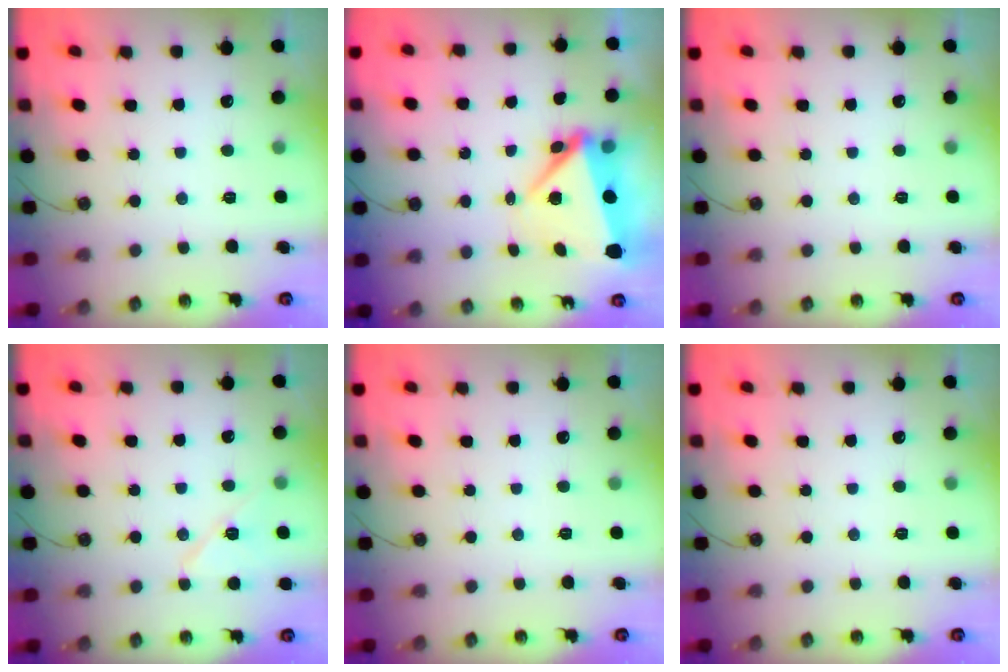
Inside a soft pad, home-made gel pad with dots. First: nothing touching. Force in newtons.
{"total": 7.3, "press": 7.3, "slide": 1.2}
{"total": 0.0}
{"total": 8.5, "press": 8.4, "slide": 1.1}
{"total": 0.0}
{"total": 0.0}